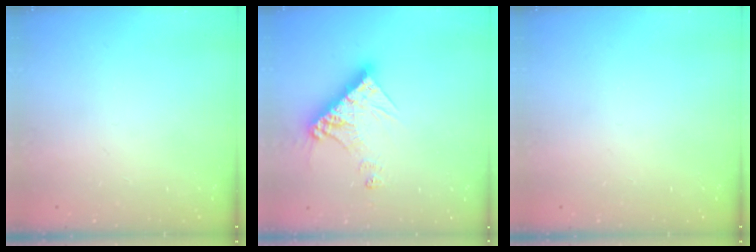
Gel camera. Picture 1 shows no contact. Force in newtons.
{"total": 13.2, "press": 13.1, "slide": 1.5}
{"total": 0.0}